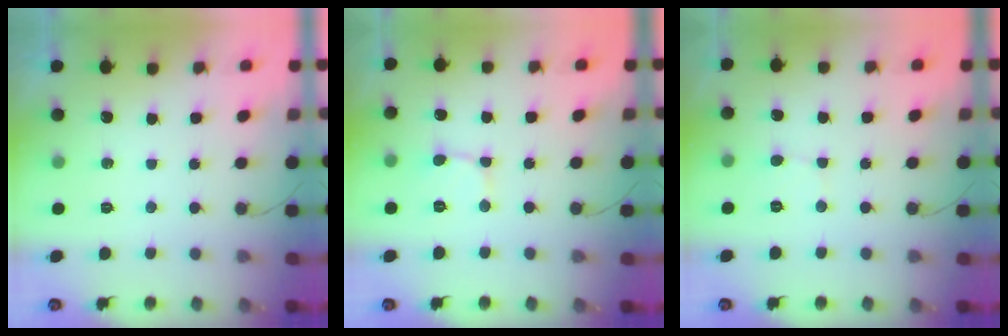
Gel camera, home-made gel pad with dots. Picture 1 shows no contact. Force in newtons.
{"total": 1.6, "press": 1.6, "slide": 0.1}
{"total": 3.5, "press": 3.4, "slide": 0.3}